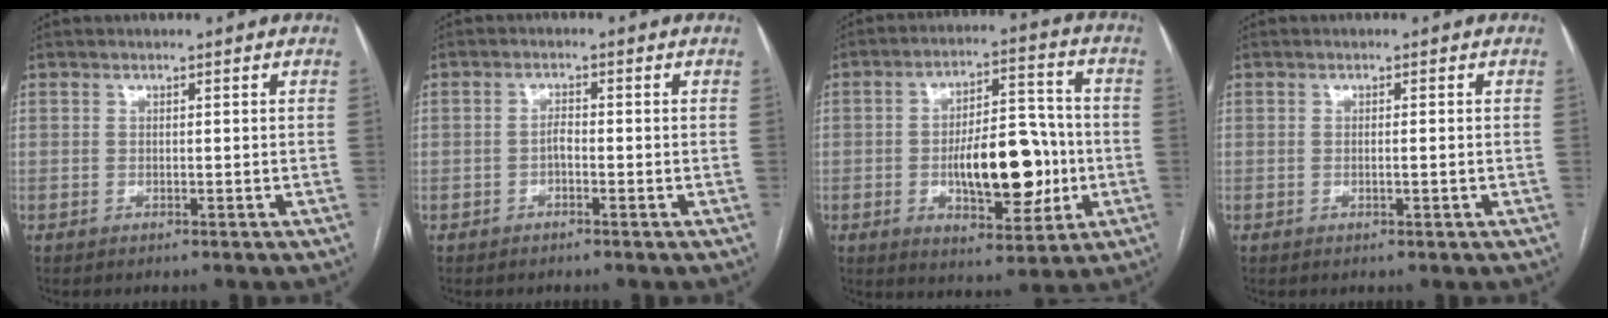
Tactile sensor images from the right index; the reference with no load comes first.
{"total": 1.4, "force": [-0.6, 0.7, 1.0], "torque": [-0.013, 0.005, -0.012]}
{"total": 14.1, "force": [-2.3, 5.6, 12.8], "torque": [-0.199, 0.016, -0.027]}
{"total": 1.0, "force": [-0.2, 0.0, 1.0], "torque": [-0.019, -0.001, -0.001]}